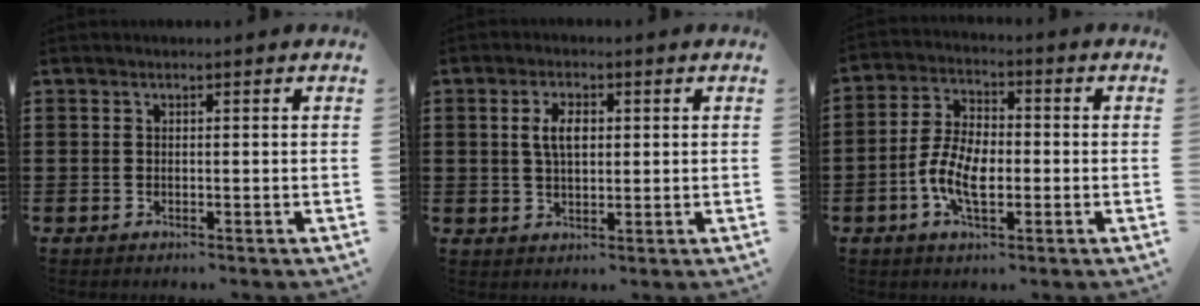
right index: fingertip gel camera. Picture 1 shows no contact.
{"total": 4.3, "force": [0.8, 2.2, 3.6], "torque": [-0.067, 0.008, 0.011]}
{"total": 7.4, "force": [-2.1, 3.9, 5.9], "torque": [-0.138, 0.000, -0.045]}